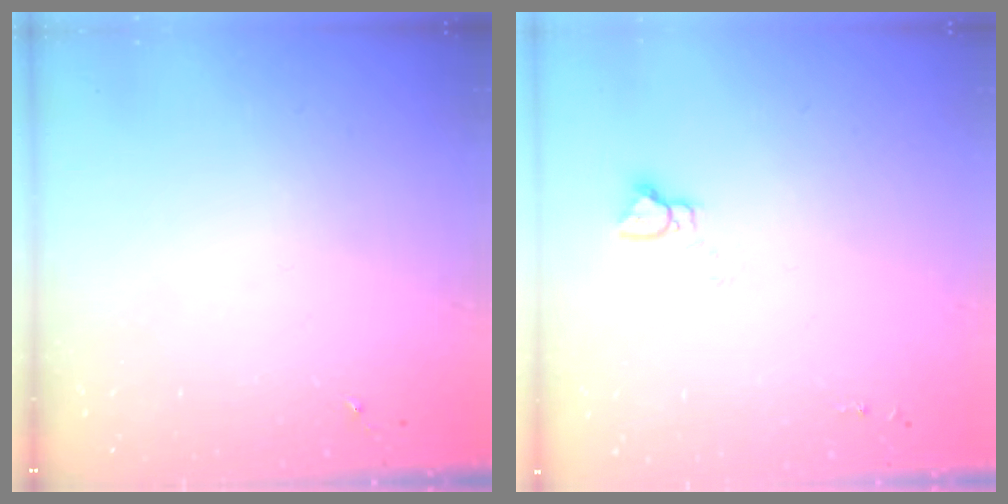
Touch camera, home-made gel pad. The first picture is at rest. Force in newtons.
{"total": 3.6, "press": 3.6, "slide": 0.3}